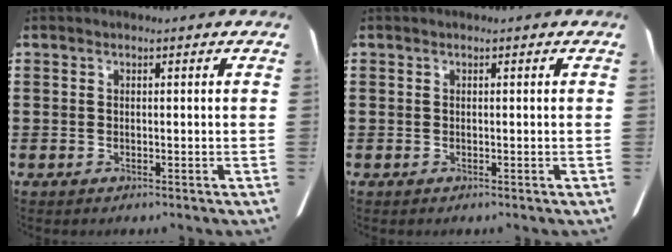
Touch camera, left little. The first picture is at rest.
{"total": 0.0}